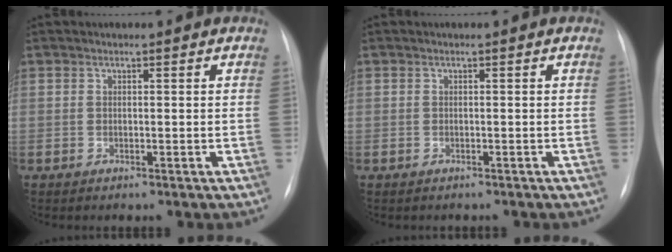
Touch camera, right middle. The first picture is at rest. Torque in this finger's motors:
{"motor_torque": [-0.11, -0.25, -0.45, -0.13]}